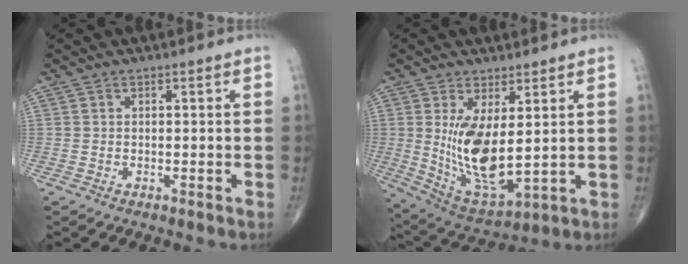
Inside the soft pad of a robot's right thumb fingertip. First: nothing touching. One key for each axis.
{"total": 13.4, "fx": 1.7, "fy": 5.7, "fz": 12.1, "tx": -0.219, "ty": -0.032, "tz": 0.055}